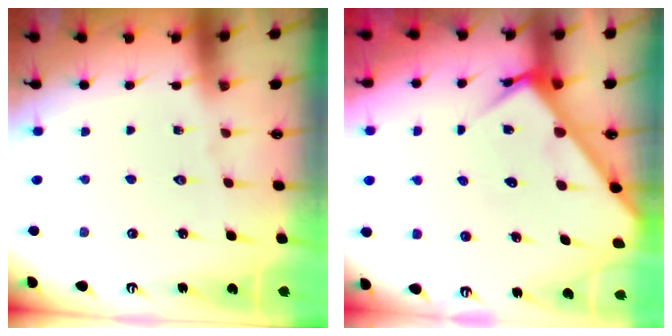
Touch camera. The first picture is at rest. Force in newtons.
{"total": 5.0, "press": 4.9, "slide": 0.4}